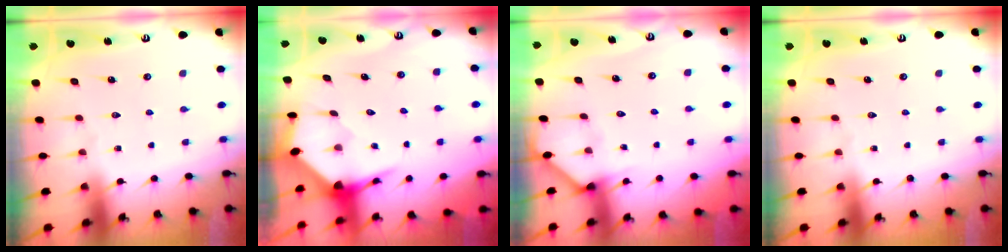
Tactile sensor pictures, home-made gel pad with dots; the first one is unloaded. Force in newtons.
{"total": 3.5, "press": 3.5, "slide": 0.4}
{"total": 3.0, "press": 3.0, "slide": 0.2}
{"total": 0.0}